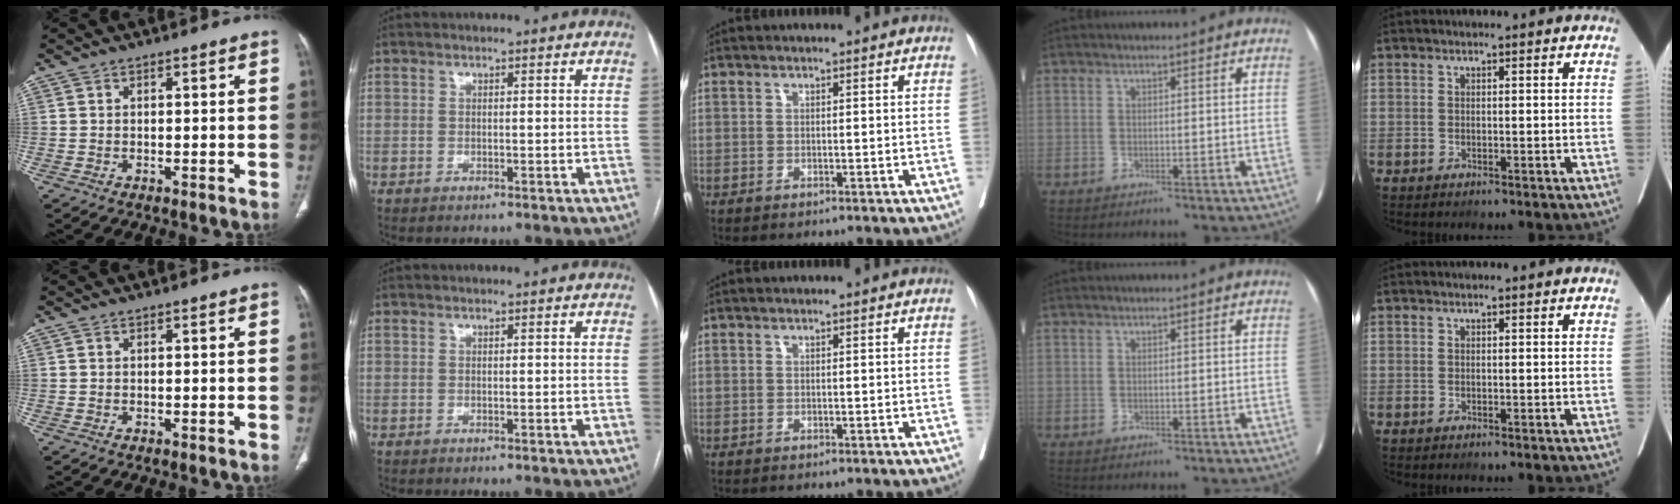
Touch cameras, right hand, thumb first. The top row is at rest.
{}